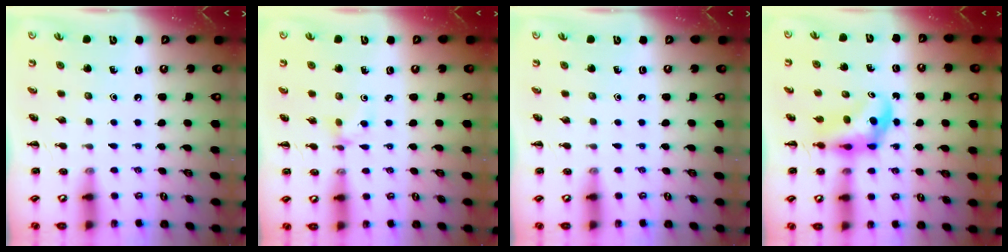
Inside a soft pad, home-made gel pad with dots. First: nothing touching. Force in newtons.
{"total": 3.9, "press": 3.8, "slide": 0.8}
{"total": 0.0}
{"total": 5.5, "press": 5.3, "slide": 1.5}